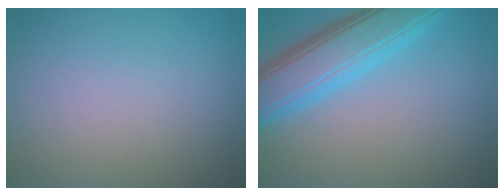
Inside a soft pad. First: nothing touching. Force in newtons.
{"total": 7.0, "press": 7.0, "slide": 0.2}